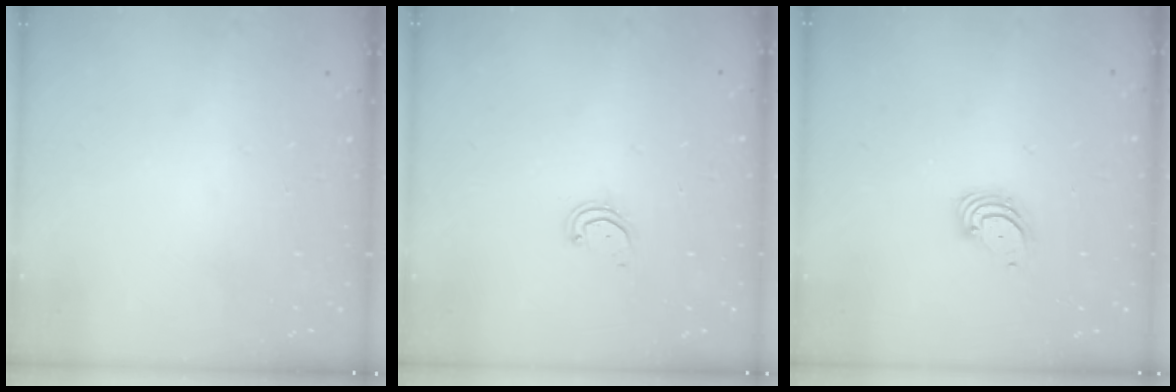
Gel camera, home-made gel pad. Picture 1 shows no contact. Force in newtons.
{"total": 2.5, "press": 2.5, "slide": 0.2}
{"total": 3.3, "press": 3.3, "slide": 0.3}